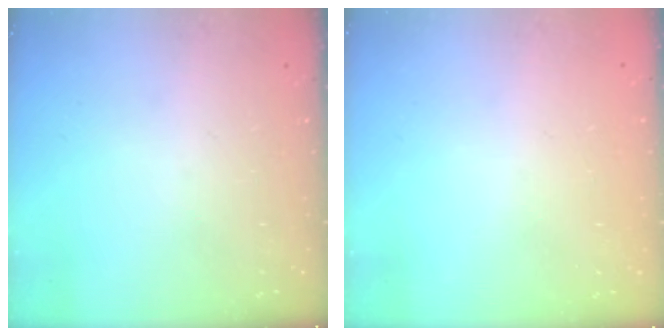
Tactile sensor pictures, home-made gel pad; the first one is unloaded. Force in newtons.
{"total": 0.6, "press": 0.6, "slide": 0.0}